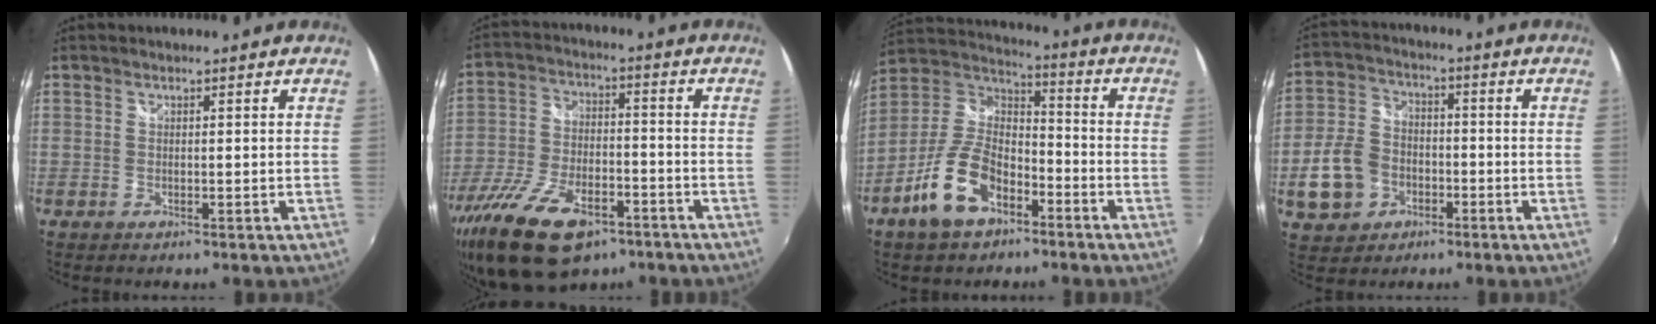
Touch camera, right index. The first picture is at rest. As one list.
[{"total": 18.2, "force": [-11.4, 8.9, 11.1], "torque": [-0.243, -0.031, -0.197]}, {"total": 13.2, "force": [-7.1, 6.9, 8.7], "torque": [-0.186, 0.013, -0.127]}, {"total": 11.6, "force": [-4.0, 9.2, 5.8], "torque": [-0.152, 0.018, -0.063]}]